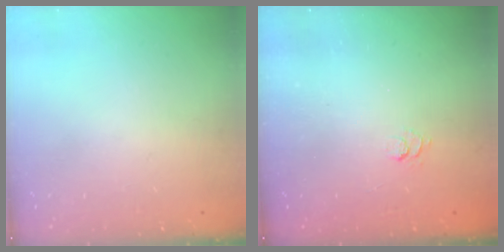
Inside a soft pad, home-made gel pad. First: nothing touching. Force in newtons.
{"total": 2.5, "press": 2.0, "slide": 1.4}